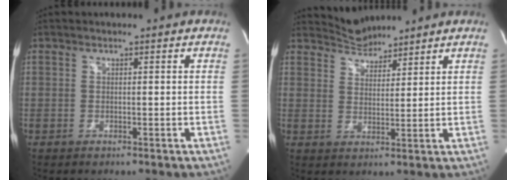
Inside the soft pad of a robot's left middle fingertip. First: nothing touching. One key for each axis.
{"total": 4.8, "fx": 4.7, "fy": 0.7, "fz": -0.2, "tx": -0.002, "ty": 0.012, "tz": 0.090}